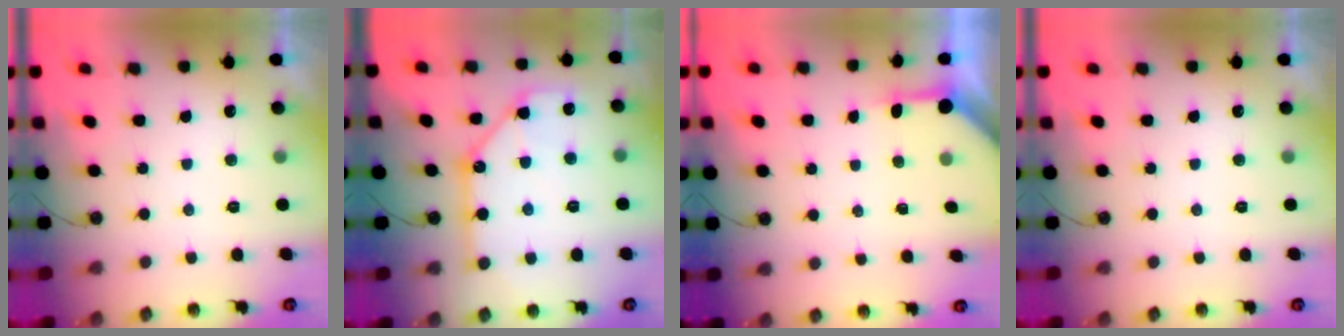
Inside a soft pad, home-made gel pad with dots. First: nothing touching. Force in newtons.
{"total": 11.6, "press": 11.5, "slide": 1.2}
{"total": 3.4, "press": 3.4, "slide": 0.4}
{"total": 0.0}